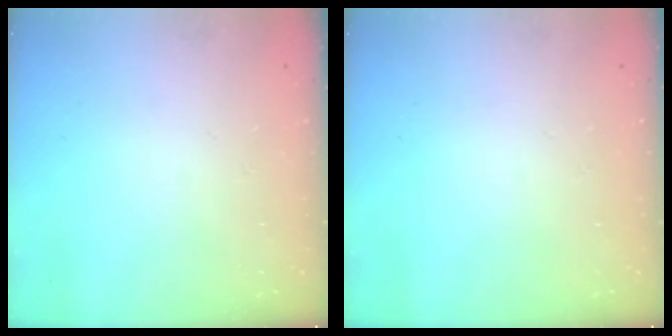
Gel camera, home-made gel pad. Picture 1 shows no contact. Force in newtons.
{"total": 0.0}